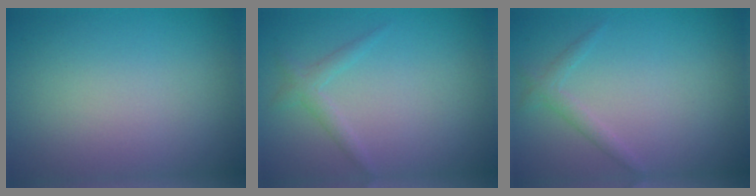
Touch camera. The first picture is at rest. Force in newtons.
{"total": 1.5, "press": 1.5, "slide": 0.1}
{"total": 1.3, "press": 1.3, "slide": 0.1}